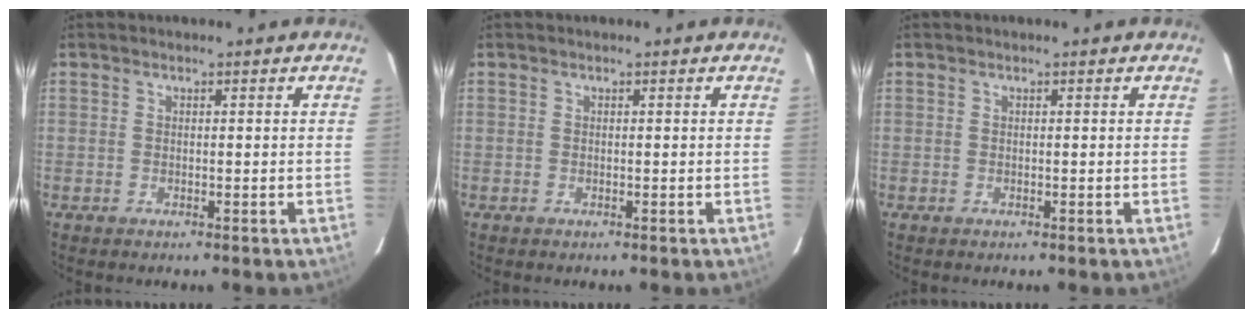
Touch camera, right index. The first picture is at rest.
{"total": 0.0}
{"total": 0.0}